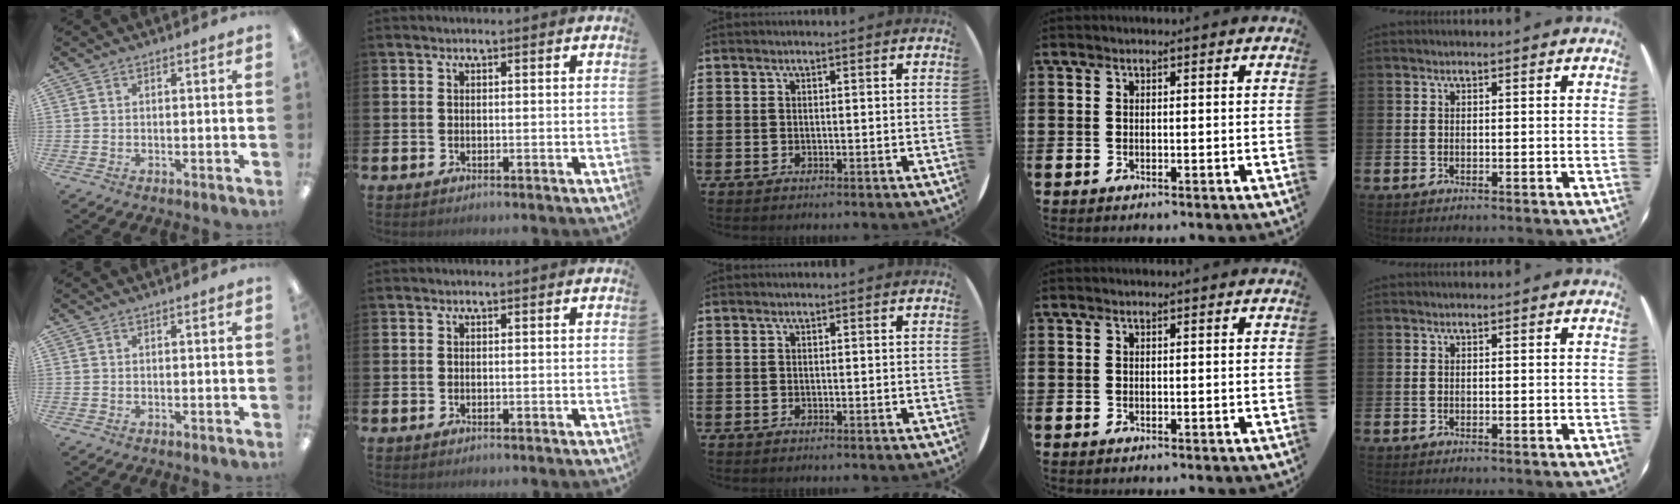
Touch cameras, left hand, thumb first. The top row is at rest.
{}